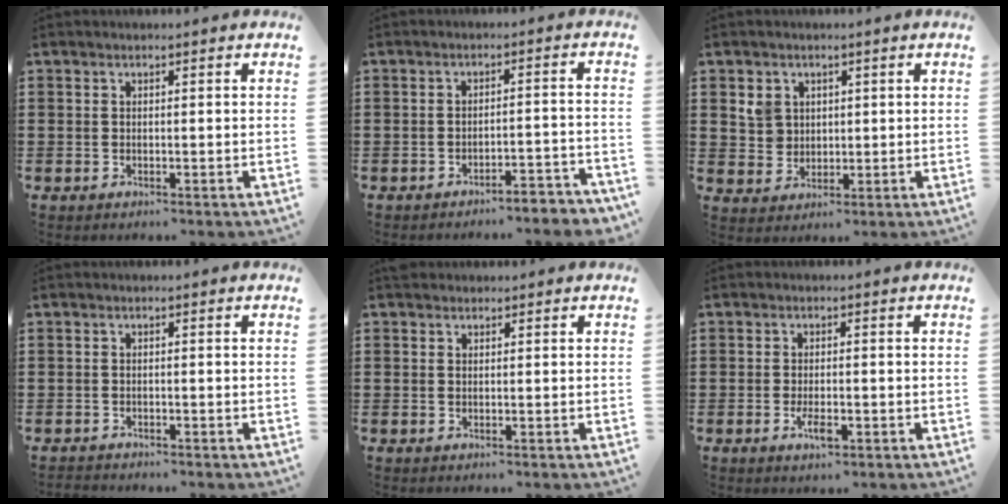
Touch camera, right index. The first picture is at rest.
{"total": 3.2, "force": [-3.0, -0.1, 0.8], "torque": [-0.017, -0.001, -0.064]}
{"total": 4.2, "force": [1.5, 3.8, 1.0], "torque": [-0.037, 0.014, 0.028]}
{"total": 0.9, "force": [-0.9, 0.1, -0.1], "torque": [-0.001, 0.002, -0.020]}
{"total": 0.8, "force": [0.6, 0.5, 0.0], "torque": [-0.001, 0.002, 0.012]}
{"total": 2.8, "force": [-1.1, 0.9, 2.4], "torque": [-0.056, -0.007, -0.024]}